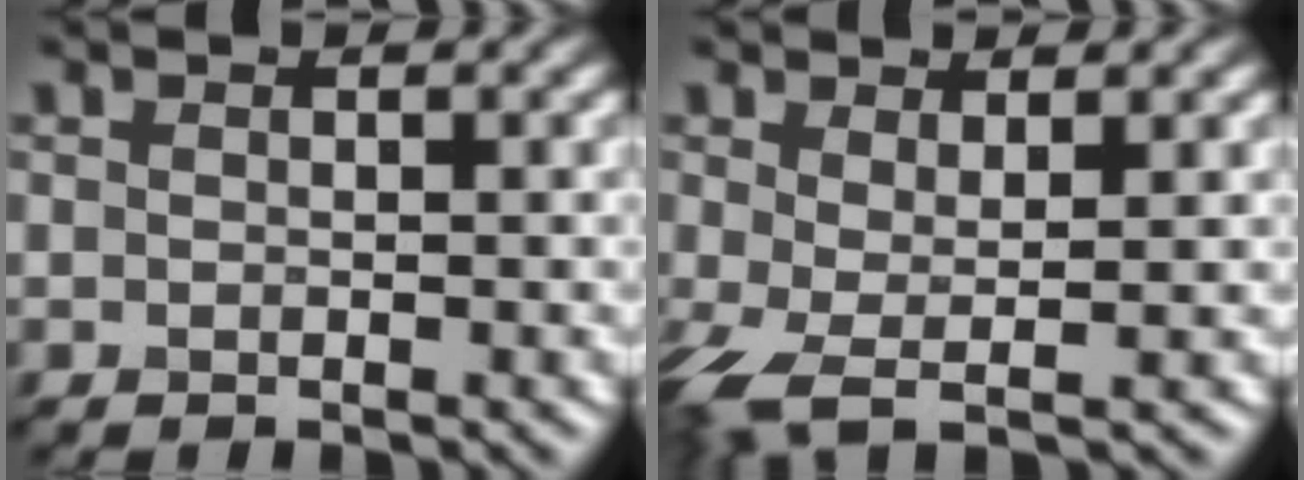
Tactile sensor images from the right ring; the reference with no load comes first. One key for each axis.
{"total": 3.6, "fx": -0.2, "fy": 1.2, "fz": 3.4, "tx": -0.078, "ty": -0.007, "tz": -0.009}